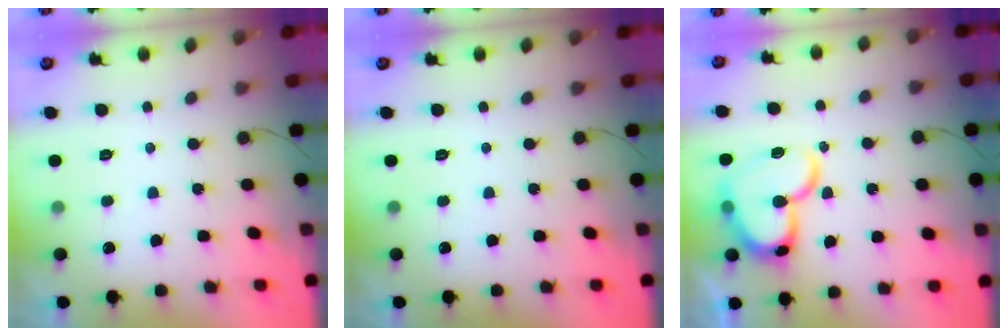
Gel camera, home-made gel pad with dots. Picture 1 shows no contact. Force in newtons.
{"total": 0.0}
{"total": 19.0, "press": 18.9, "slide": 2.0}